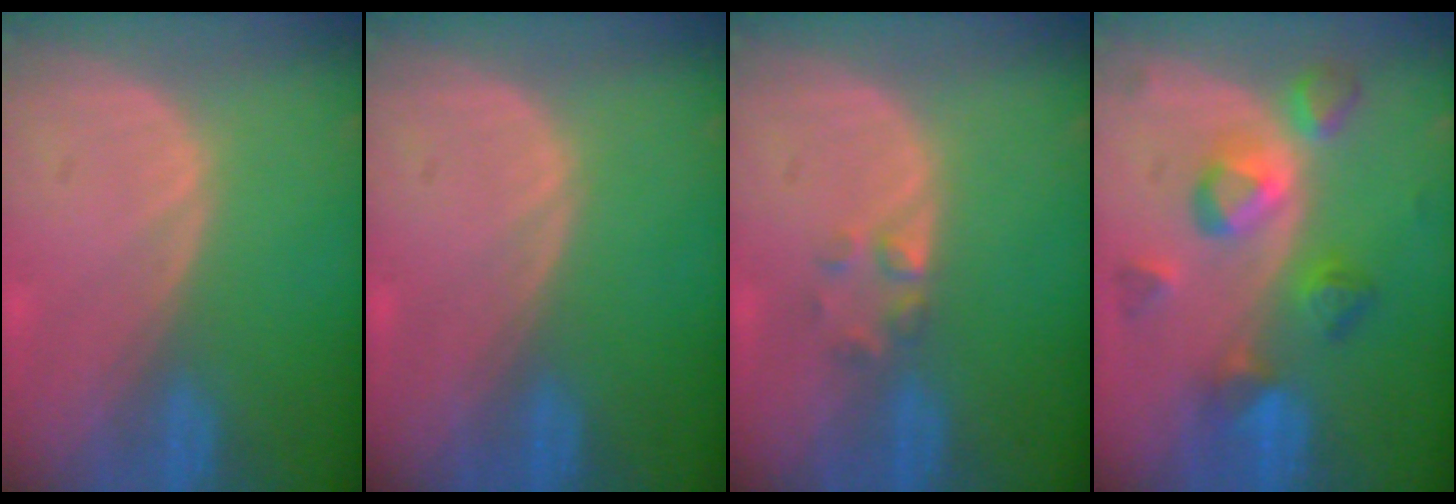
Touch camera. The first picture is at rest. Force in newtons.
{"total": 0.0}
{"total": 2.0, "press": 2.0, "slide": 0.2}
{"total": 7.5, "press": 7.5, "slide": 0.7}